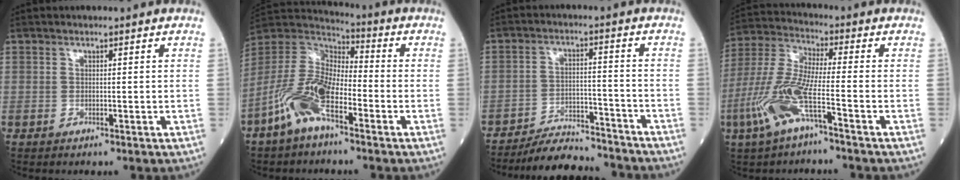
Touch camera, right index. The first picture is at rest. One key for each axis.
{"total": 12.0, "fx": -5.8, "fy": 4.5, "fz": 9.5, "tx": -0.213, "ty": 0.006, "tz": -0.117}
{"total": 11.4, "fx": -10.9, "fy": 1.7, "fz": 2.9, "tx": -0.040, "ty": 0.007, "tz": -0.170}
{"total": 11.1, "fx": -4.9, "fy": 1.4, "fz": 9.9, "tx": -0.229, "ty": 0.001, "tz": -0.101}